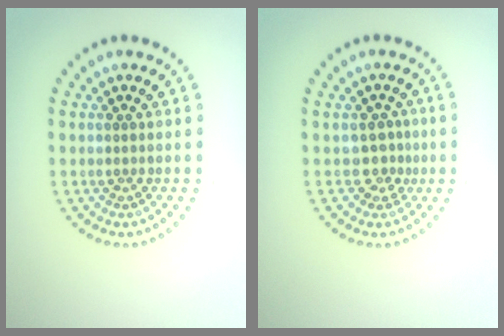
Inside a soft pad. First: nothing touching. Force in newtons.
{"total": 2.1, "press": 1.4, "slide": 1.5}